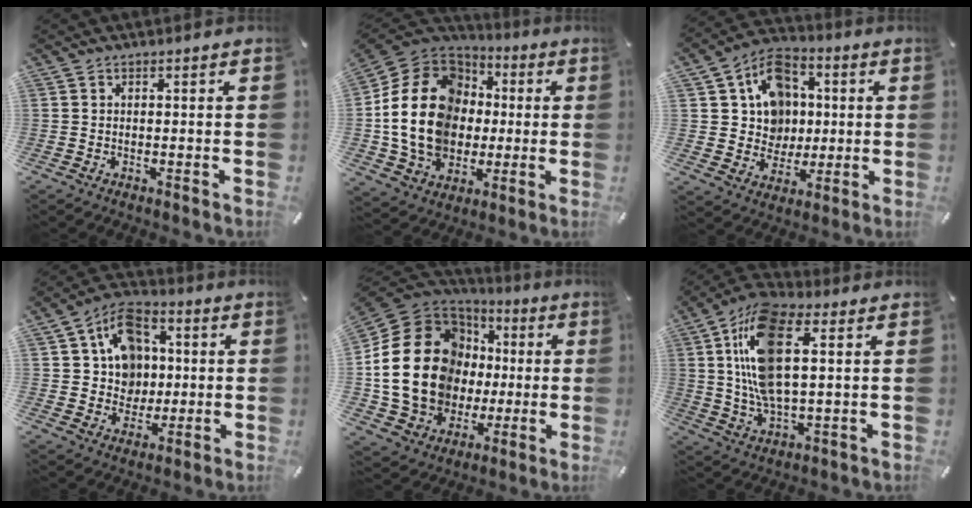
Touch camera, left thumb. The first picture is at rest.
{"total": 21.8, "force": [-1.1, 17.7, 12.8], "torque": [-0.259, 0.017, -0.014]}
{"total": 12.6, "force": [1.8, 11.7, 4.3], "torque": [-0.069, -0.003, 0.042]}
{"total": 11.9, "force": [2.0, 10.8, 4.5], "torque": [-0.086, -0.006, 0.043]}
{"total": 26.2, "force": [0.6, 20.3, 16.6], "torque": [-0.352, -0.009, 0.030]}
{"total": 16.4, "force": [4.5, 7.6, 13.9], "torque": [-0.308, -0.002, 0.078]}